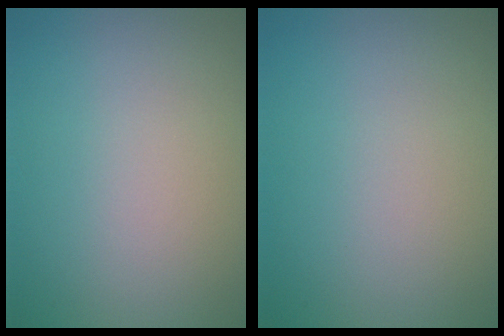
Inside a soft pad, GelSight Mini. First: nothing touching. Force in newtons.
{"total": 0.0}